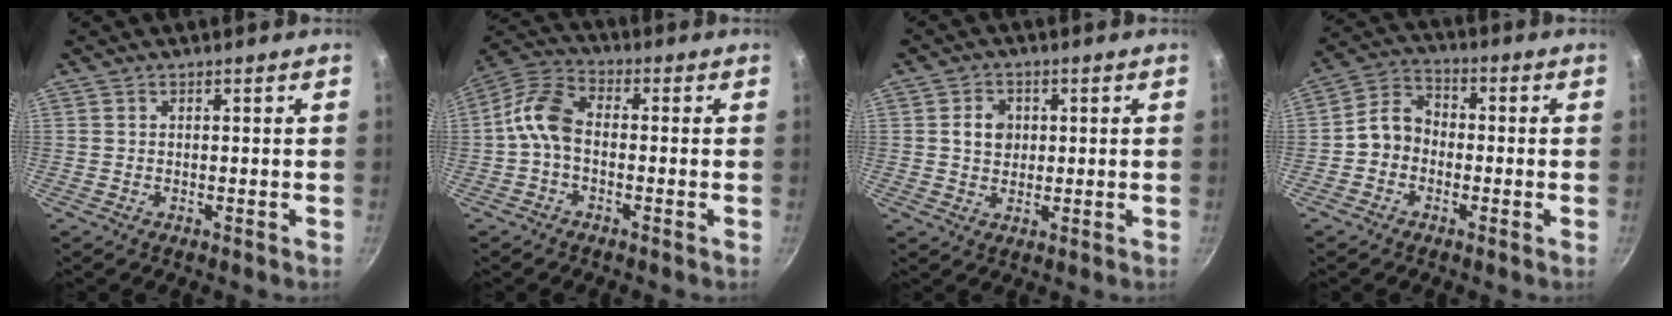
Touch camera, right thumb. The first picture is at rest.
{"total": 7.9, "force": [-1.5, 5.0, 5.9], "torque": [-0.112, 0.036, -0.047]}
{"total": 4.8, "force": [0.8, 4.0, 2.5], "torque": [-0.019, 0.003, 0.011]}
{"total": 6.7, "force": [-1.5, 5.5, 3.6], "torque": [-0.040, 0.028, -0.046]}